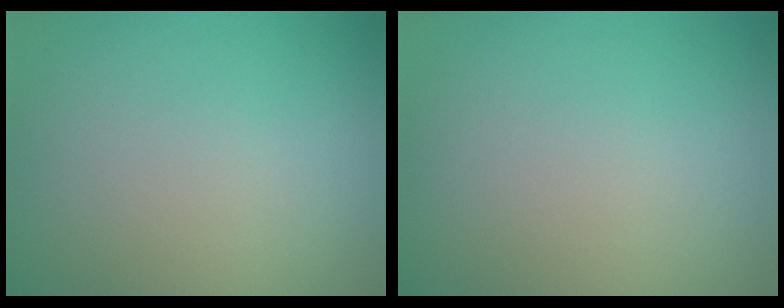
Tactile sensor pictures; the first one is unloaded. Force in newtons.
{"total": 0.0}